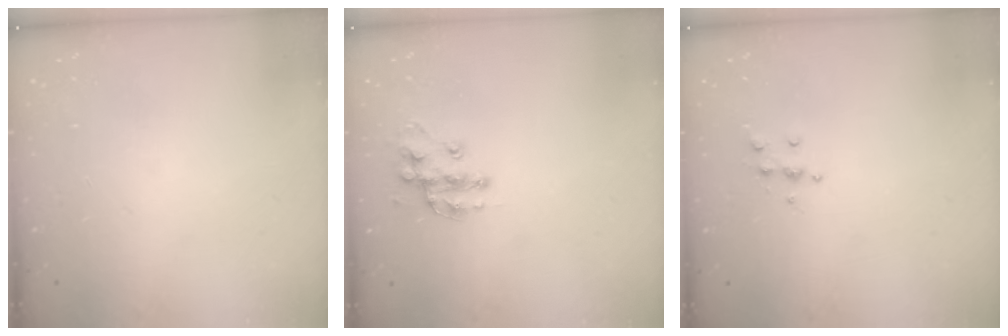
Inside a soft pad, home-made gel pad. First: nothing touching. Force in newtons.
{"total": 11.8, "press": 11.8, "slide": 0.6}
{"total": 4.7, "press": 4.6, "slide": 0.5}